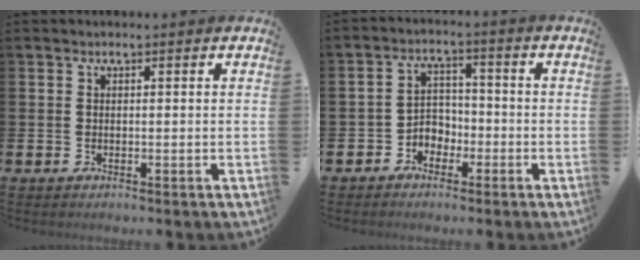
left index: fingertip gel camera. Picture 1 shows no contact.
{"total": 3.0, "force": [-1.9, 2.3, 0.5], "torque": [-0.027, 0.003, -0.046]}